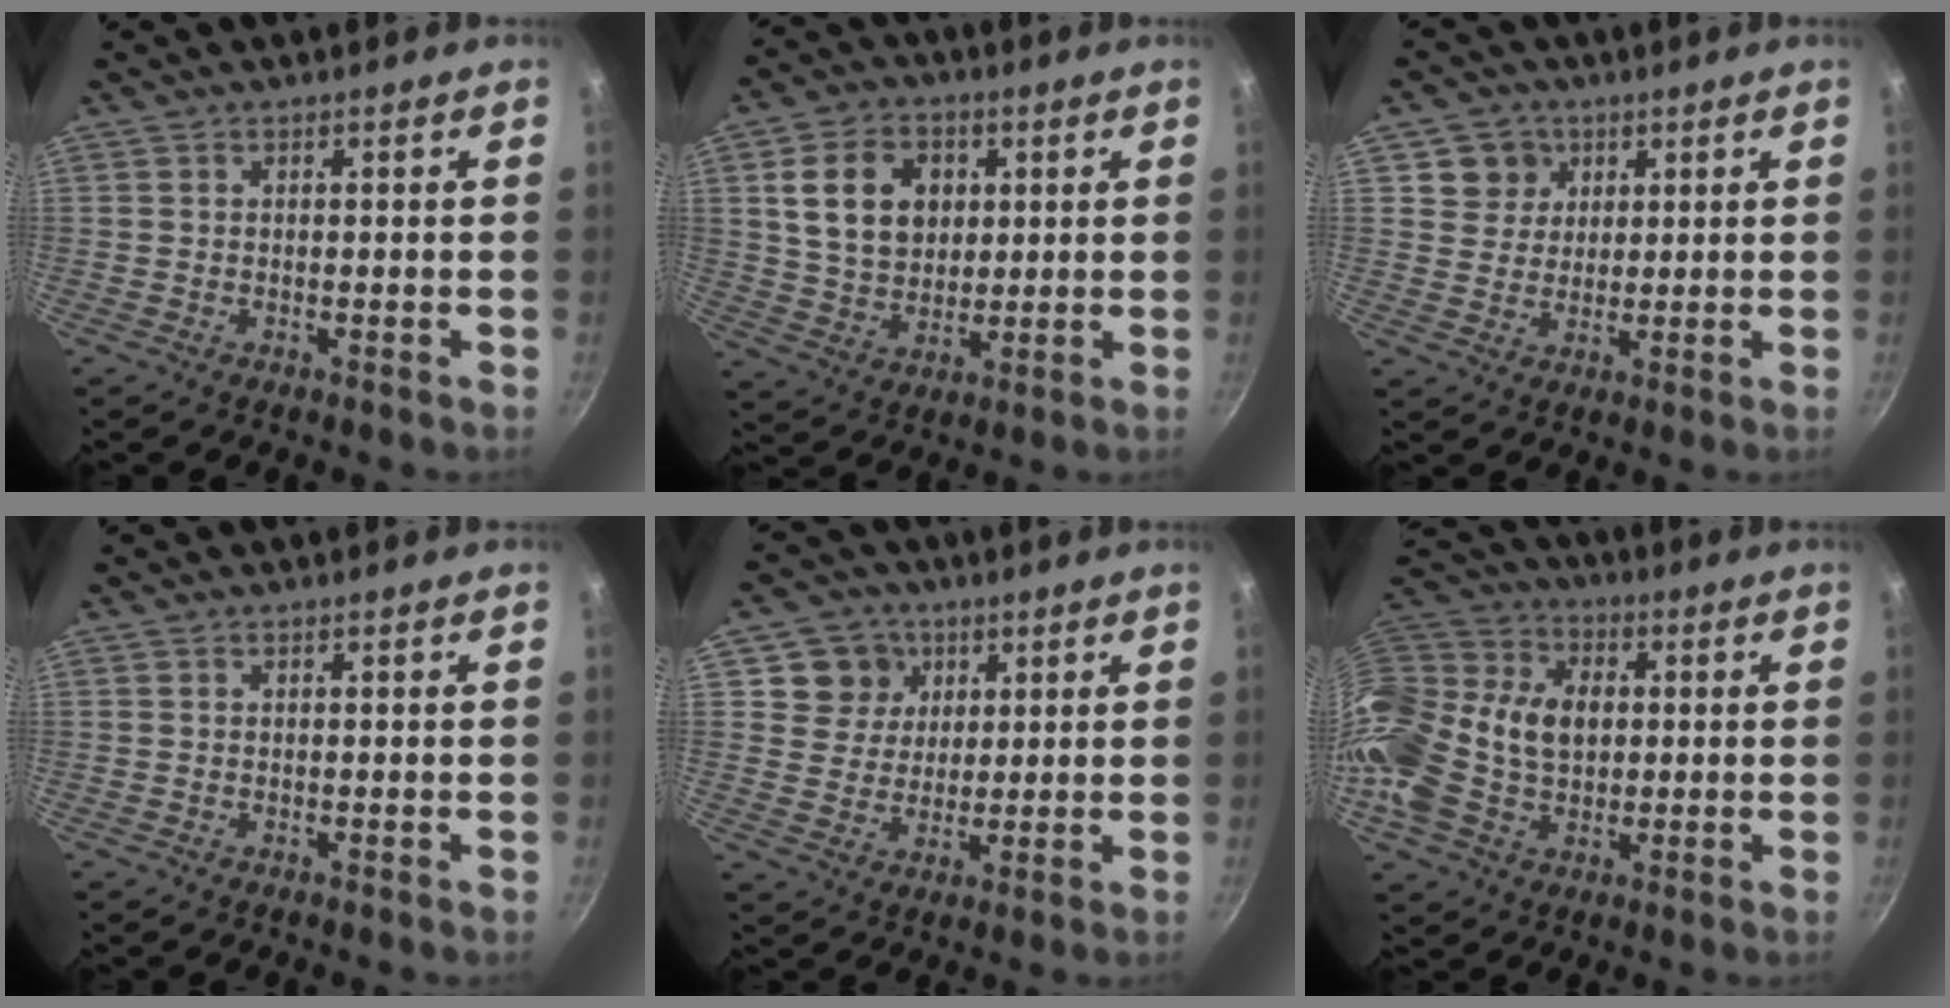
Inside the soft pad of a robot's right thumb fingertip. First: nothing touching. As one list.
[{"total": 13.1, "force": [3.3, 10.0, 7.8], "torque": [-0.113, -0.003, 0.060]}, {"total": 6.1, "force": [2.4, 5.5, 1.0], "torque": [0.021, 0.000, 0.038]}, {"total": 0.0}, {"total": 8.0, "force": [3.1, 7.1, 1.8], "torque": [0.007, -0.006, 0.048]}, {"total": 21.8, "force": [0.9, 15.5, 15.3], "torque": [-0.298, 0.035, 0.007]}]